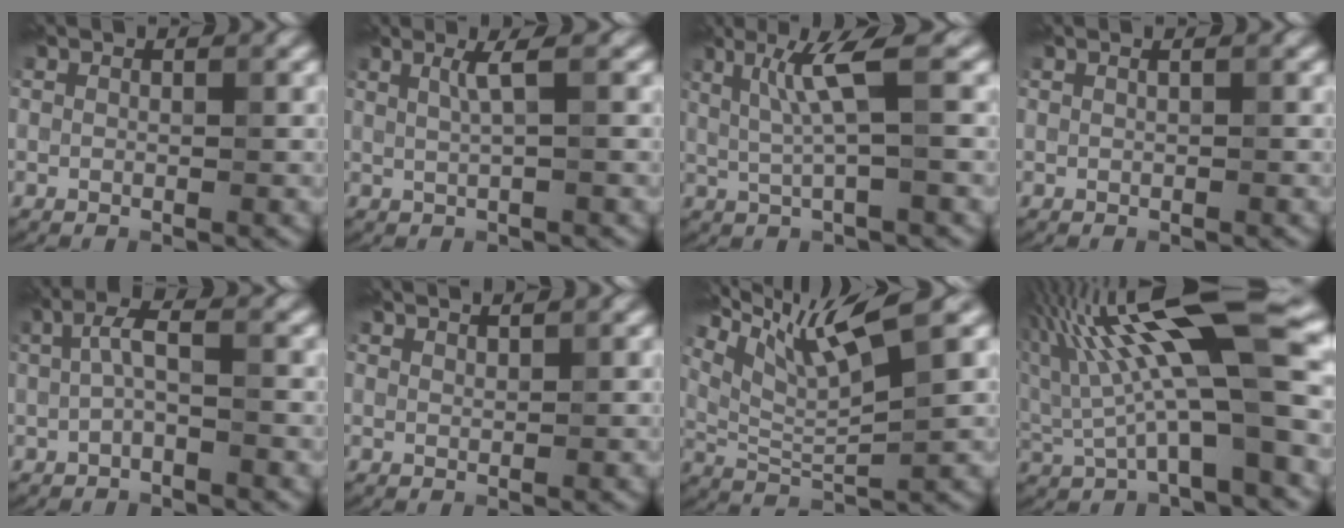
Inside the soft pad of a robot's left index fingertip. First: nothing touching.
{"total": 1.0, "force": [-0.2, -0.8, 0.5], "torque": [-0.032, -0.005, 0.028]}
{"total": 2.7, "force": [0.0, -0.9, 2.5], "torque": [-0.085, -0.005, 0.036]}
{"total": 1.0, "force": [0.6, 0.6, 0.6], "torque": [-0.002, 0.016, 0.003]}
{"total": 1.2, "force": [-0.7, -0.7, 0.5], "torque": [-0.045, -0.002, 0.014]}
{"total": 1.7, "force": [1.6, -0.4, -0.3], "torque": [0.009, 0.013, 0.026]}
{"total": 6.6, "force": [4.3, 0.3, 5.0], "torque": [-0.121, 0.003, 0.113]}
{"total": 11.0, "force": [1.4, 2.3, 10.7], "torque": [-0.202, 0.018, 0.049]}